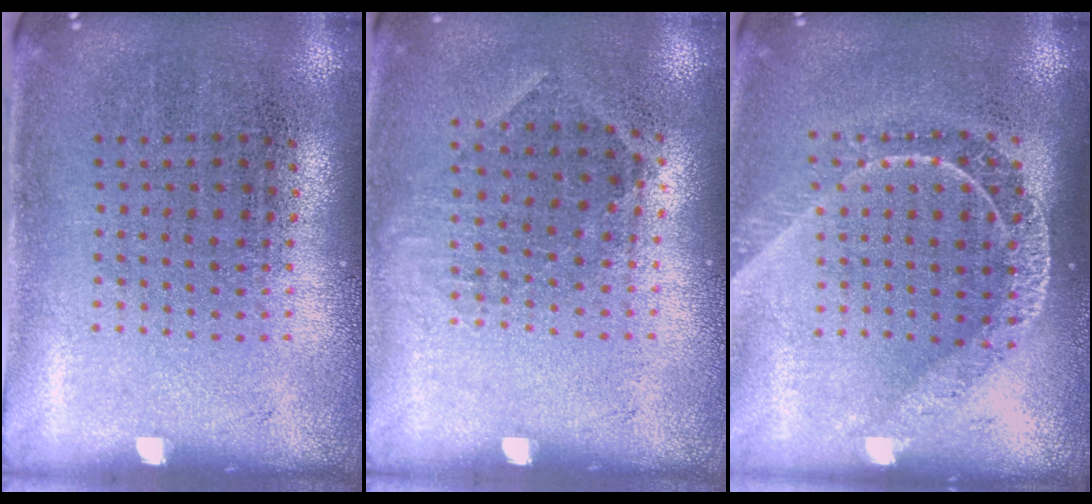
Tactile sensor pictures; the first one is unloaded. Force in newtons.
{"total": 0.9, "press": 0.8, "slide": 0.6}
{"total": 1.7, "press": 1.5, "slide": 0.8}